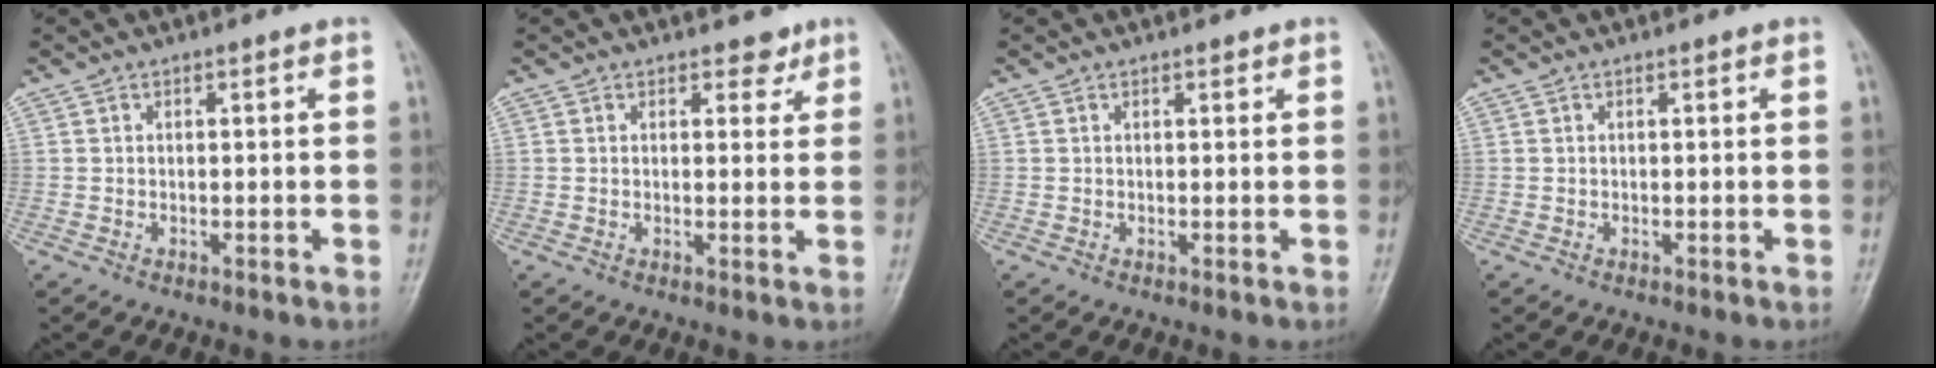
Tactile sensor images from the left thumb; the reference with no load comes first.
{"total": 2.3, "force": [1.7, 1.5, 0.7], "torque": [0.011, -0.009, 0.019]}
{"total": 0.6, "force": [0.5, 0.3, 0.2], "torque": [-0.004, -0.004, 0.006]}
{"total": 0.0}